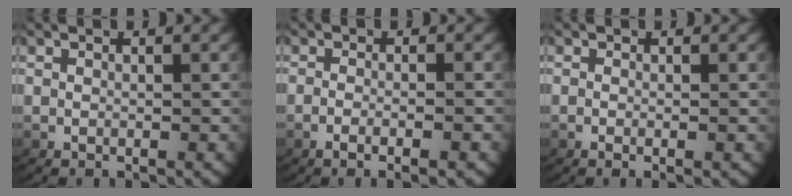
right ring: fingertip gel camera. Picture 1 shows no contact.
{"total": 2.5, "force": [-1.5, 0.3, 1.9], "torque": [-0.043, -0.006, -0.023]}
{"total": 1.0, "force": [-0.4, 0.0, 0.9], "torque": [-0.017, -0.004, -0.006]}